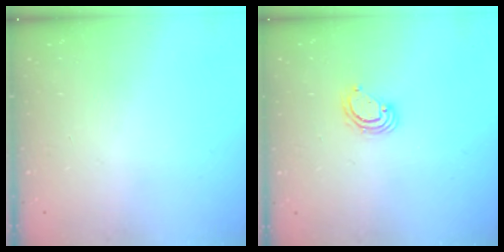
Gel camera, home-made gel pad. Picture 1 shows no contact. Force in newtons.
{"total": 3.9, "press": 3.9, "slide": 0.1}